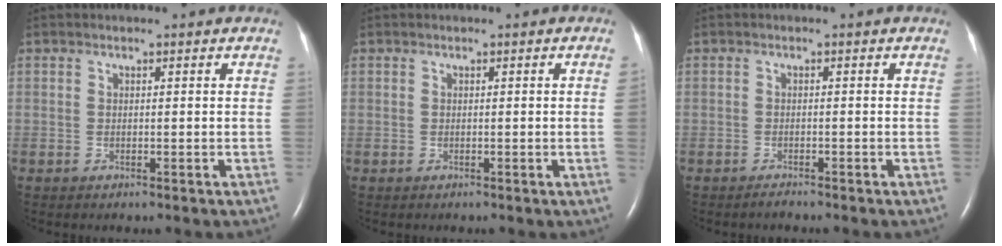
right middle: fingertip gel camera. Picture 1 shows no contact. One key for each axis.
{"total": 0.9, "fx": -0.1, "fy": -0.4, "fz": 0.8, "tx": -0.007, "ty": 0.000, "tz": -0.003}
{"total": 0.6, "fx": -0.6, "fy": 0.0, "fz": 0.1, "tx": -0.006, "ty": -0.003, "tz": -0.010}